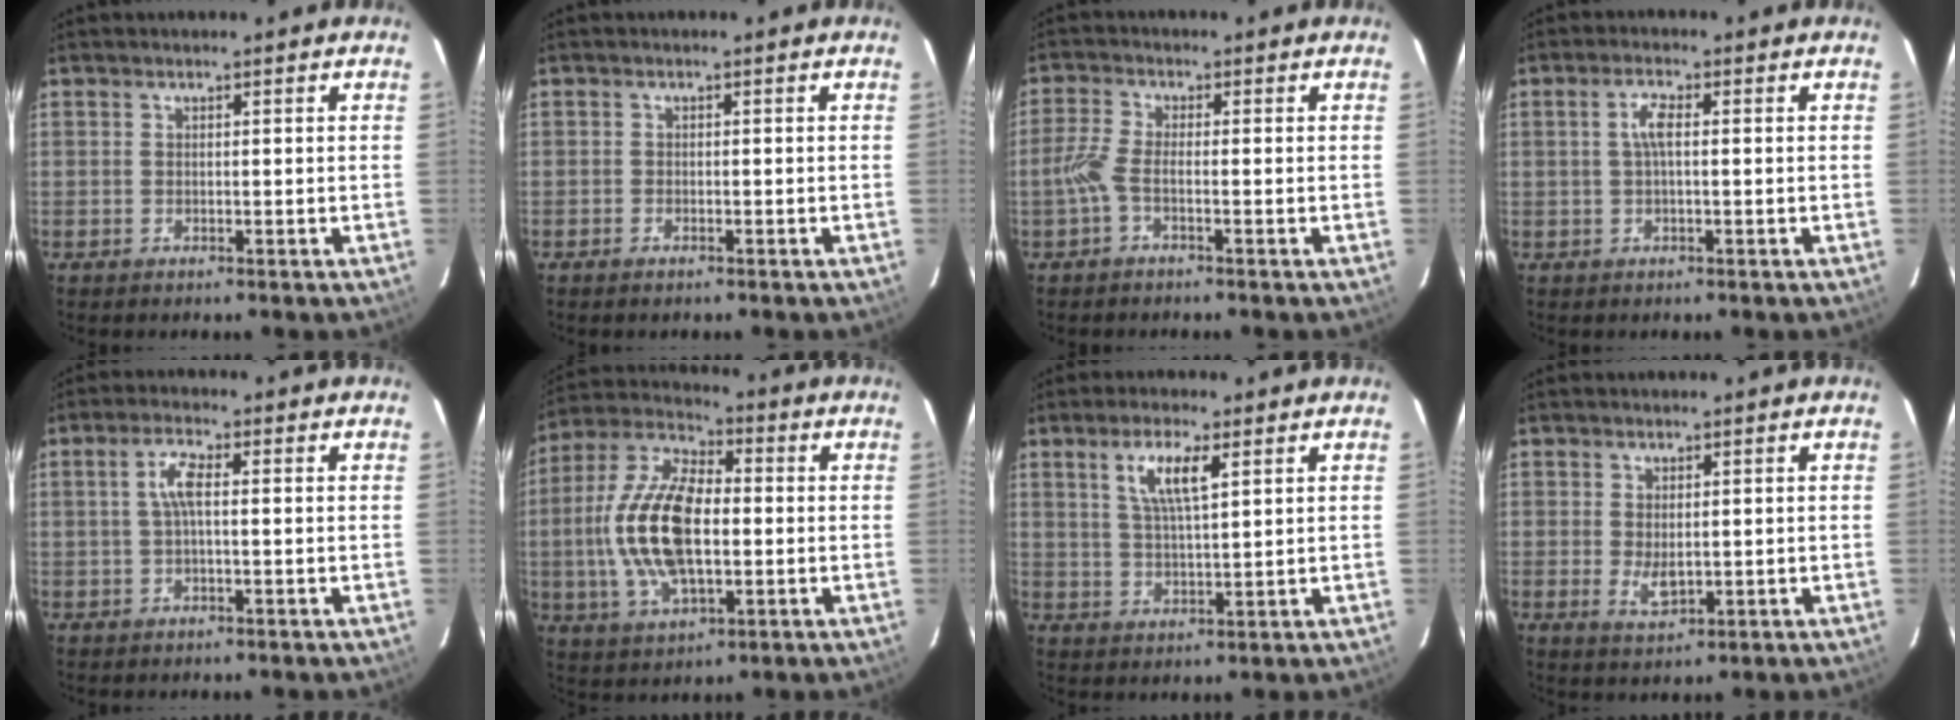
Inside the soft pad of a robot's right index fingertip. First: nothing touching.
{"total": 0.9, "force": [-0.7, 0.4, 0.3], "torque": [-0.007, -0.001, -0.015]}
{"total": 3.0, "force": [-1.3, 0.5, 2.7], "torque": [-0.072, 0.002, -0.030]}
{"total": 2.9, "force": [0.3, 0.8, 2.8], "torque": [-0.058, 0.006, 0.005]}
{"total": 3.6, "force": [0.3, 0.8, 3.5], "torque": [-0.070, 0.007, 0.005]}
{"total": 17.5, "force": [-1.1, 8.2, 15.4], "torque": [-0.319, 0.008, -0.021]}
{"total": 6.4, "force": [3.0, 1.3, 5.5], "torque": [-0.105, 0.001, 0.058]}
{"total": 3.5, "force": [0.0, 2.0, 2.9], "torque": [-0.049, -0.007, 0.006]}